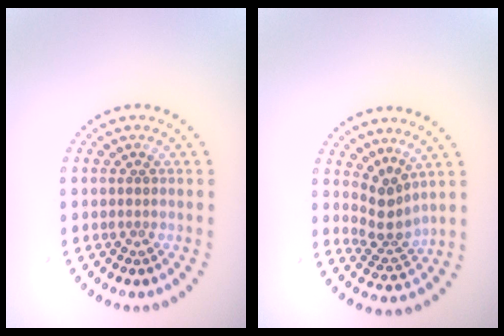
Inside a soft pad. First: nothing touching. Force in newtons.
{"total": 3.0, "press": 2.1, "slide": 2.1}